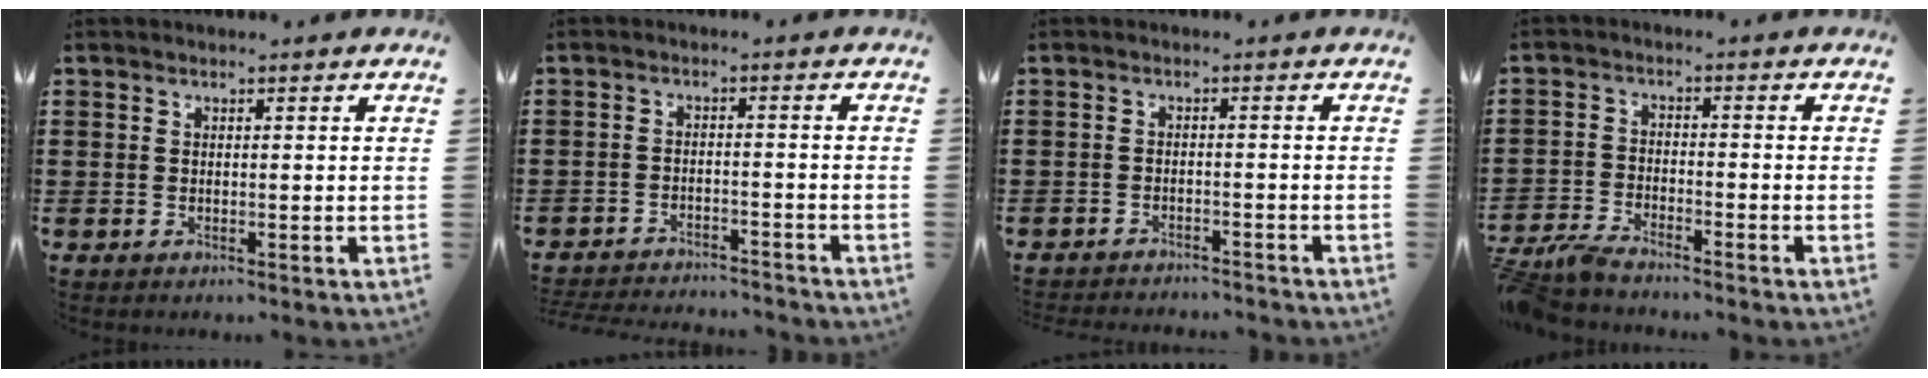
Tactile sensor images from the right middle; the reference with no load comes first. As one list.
[{"total": 3.1, "force": [-3.1, 0.2, 0.1], "torque": [-0.008, 0.000, -0.067]}, {"total": 2.0, "force": [-2.0, 0.0, 0.0], "torque": [-0.007, -0.001, -0.043]}, {"total": 4.2, "force": [-4.0, 0.4, 1.3], "torque": [-0.046, -0.007, -0.084]}]